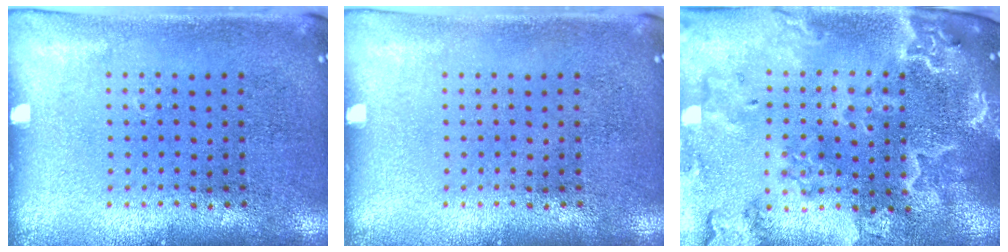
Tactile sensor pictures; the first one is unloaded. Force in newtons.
{"total": 0.0}
{"total": 3.7, "press": 3.2, "slide": 1.8}